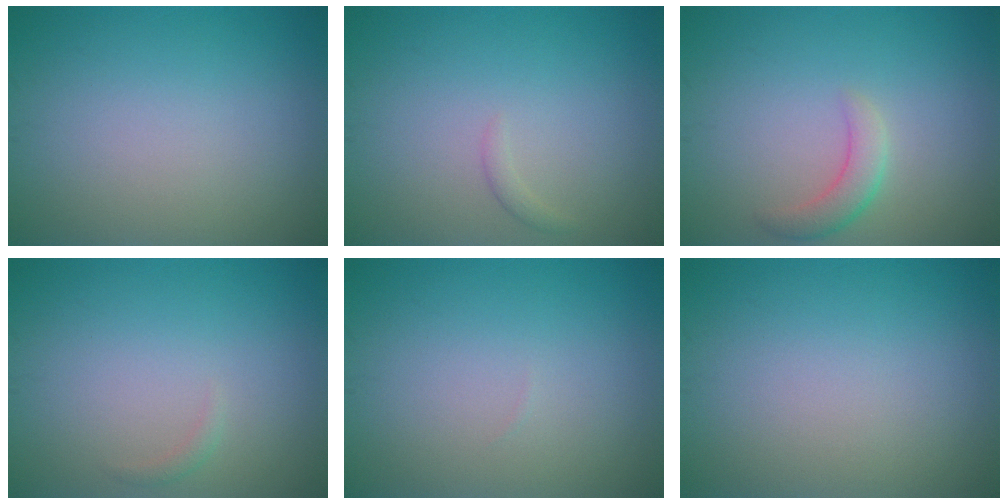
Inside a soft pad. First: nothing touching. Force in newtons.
{"total": 0.7, "press": 0.7, "slide": 0.1}
{"total": 2.2, "press": 2.2, "slide": 0.1}
{"total": 0.6, "press": 0.6, "slide": 0.1}
{"total": 0.0}
{"total": 0.0}